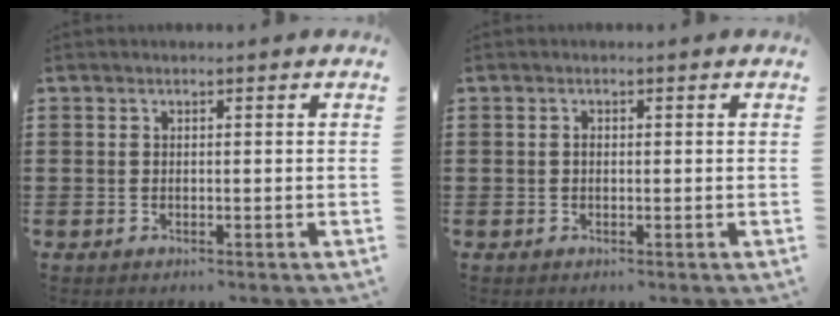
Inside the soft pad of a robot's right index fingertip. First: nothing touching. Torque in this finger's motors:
{"motor_torque": [0.12, -0.04, 0.07, 0.03]}